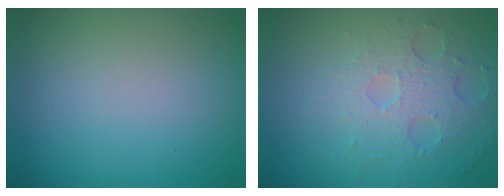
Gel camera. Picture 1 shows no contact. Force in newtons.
{"total": 4.3, "press": 3.0, "slide": 3.1}